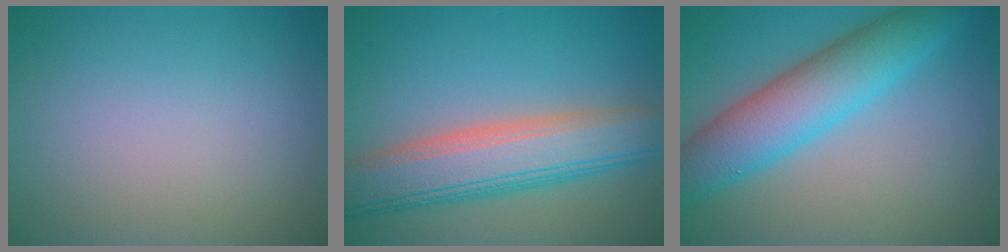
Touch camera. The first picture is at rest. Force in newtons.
{"total": 7.9, "press": 7.9, "slide": 0.3}
{"total": 7.4, "press": 7.4, "slide": 0.2}